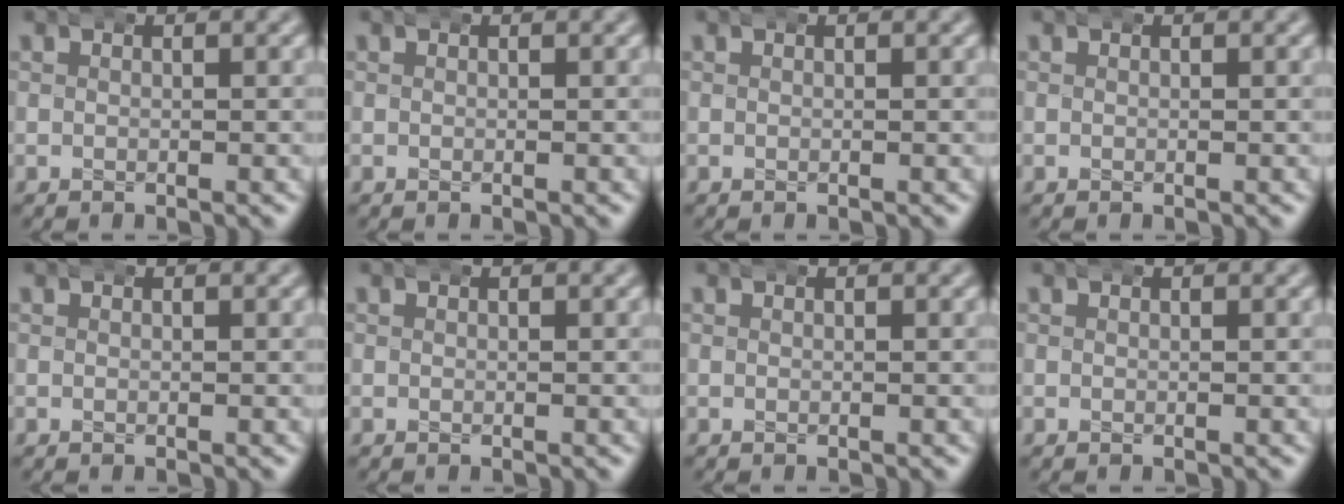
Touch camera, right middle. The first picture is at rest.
{"total": 0.0}
{"total": 0.0}
{"total": 0.0}
{"total": 0.0}
{"total": 0.0}
{"total": 0.0}
{"total": 0.0}